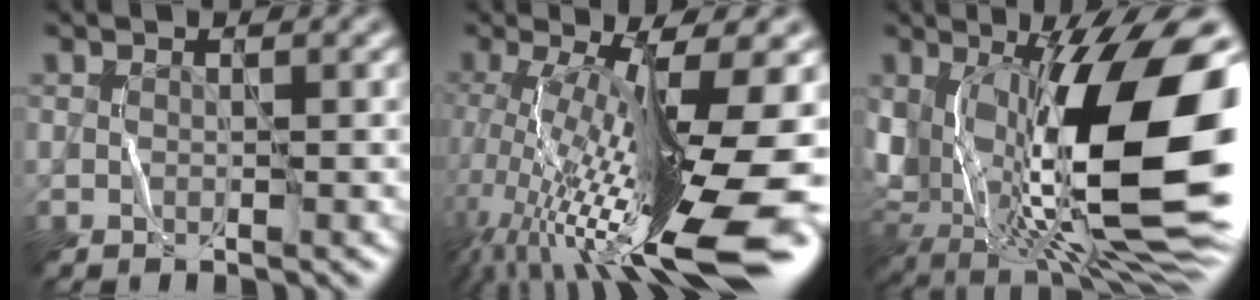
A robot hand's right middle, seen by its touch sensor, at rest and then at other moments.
{"total": 15.4, "force": [-3.2, 4.0, 14.5], "torque": [-0.257, 0.002, -0.038]}
{"total": 16.7, "force": [0.1, 5.8, 15.7], "torque": [-0.267, -0.001, 0.014]}